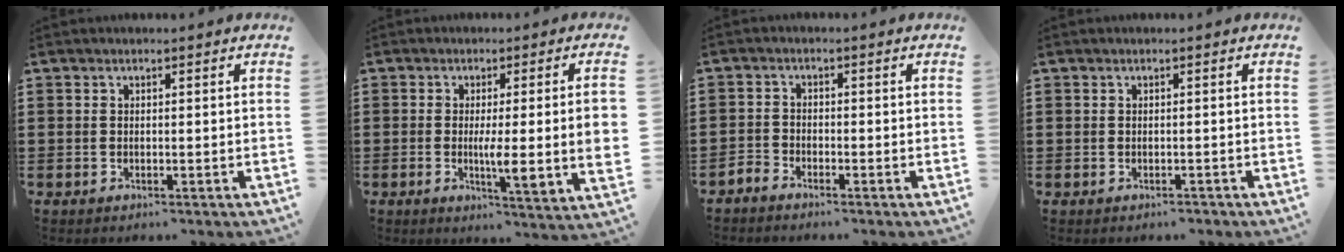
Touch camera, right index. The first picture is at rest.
{"total": 7.8, "force": [-0.2, 0.7, 7.8], "torque": [-0.125, -0.015, -0.009]}
{"total": 1.7, "force": [-1.7, 0.3, 0.0], "torque": [-0.006, 0.006, -0.037]}
{"total": 0.8, "force": [-0.6, 0.5, 0.0], "torque": [-0.002, 0.004, -0.015]}